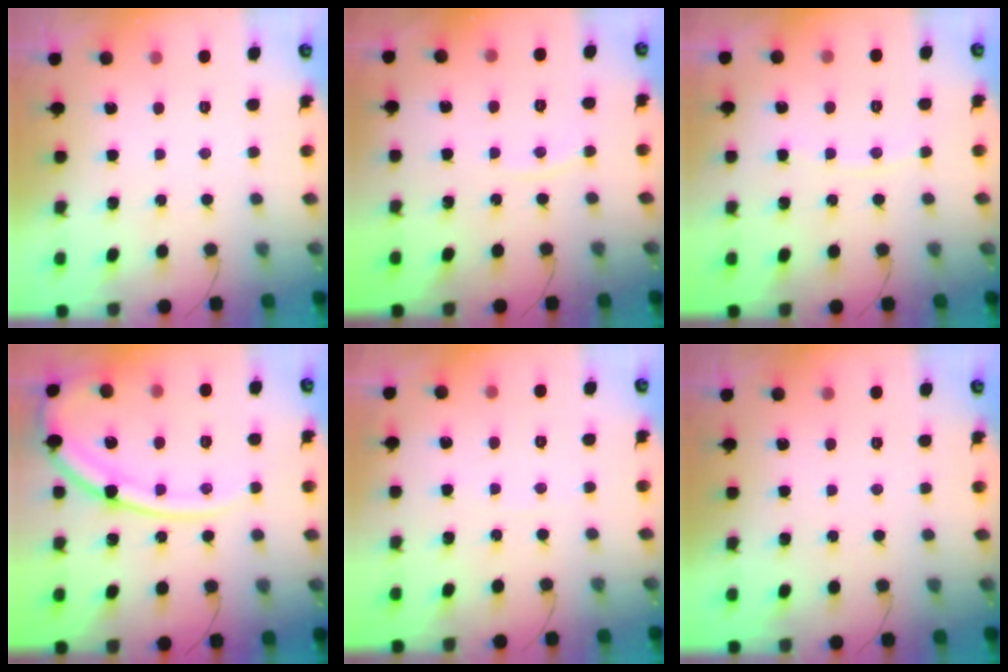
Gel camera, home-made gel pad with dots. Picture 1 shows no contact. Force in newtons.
{"total": 2.7, "press": 2.7, "slide": 0.3}
{"total": 2.9, "press": 2.8, "slide": 0.4}
{"total": 15.9, "press": 15.9, "slide": 1.4}
{"total": 2.4, "press": 2.3, "slide": 0.3}
{"total": 0.0}